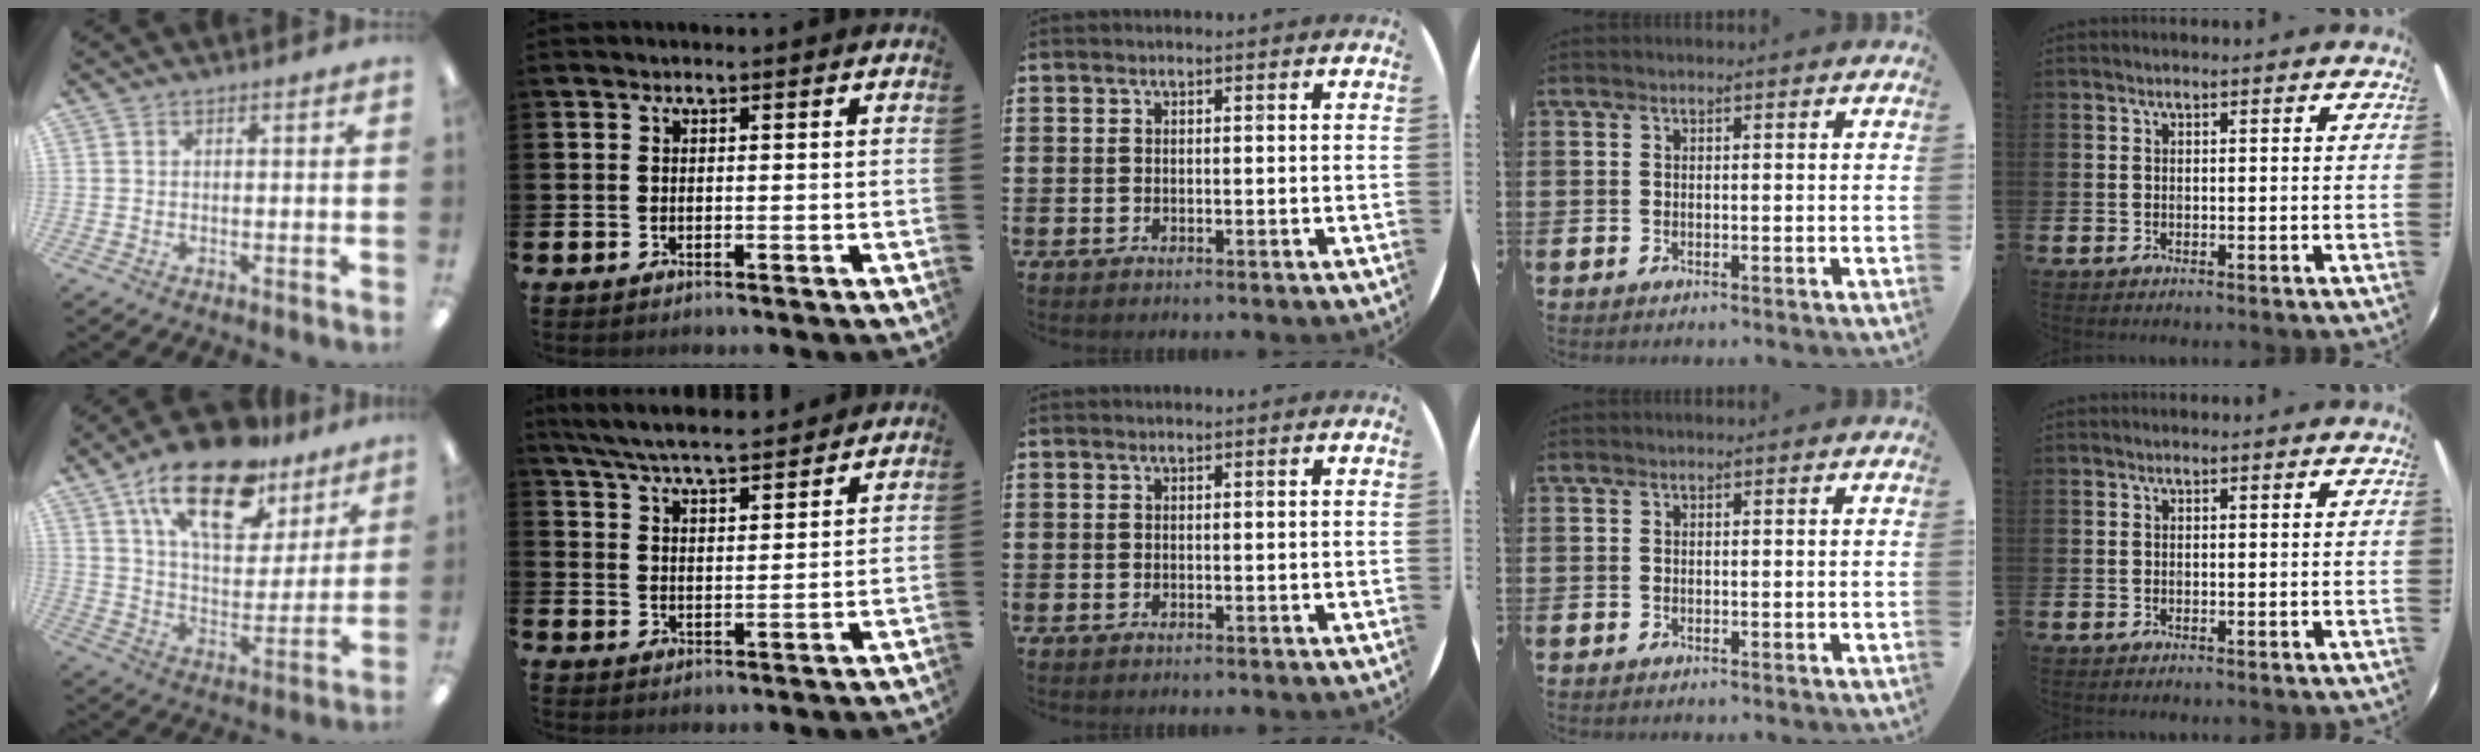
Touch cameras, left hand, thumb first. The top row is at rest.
{"thumb": {"total": 21.1, "force": [13.8, 9.7, 12.7], "torque": [-0.216, -0.062, 0.237]}, "index": {"total": 6.6, "force": [6.3, 0.6, 1.9], "torque": [-0.058, -0.031, 0.112]}}